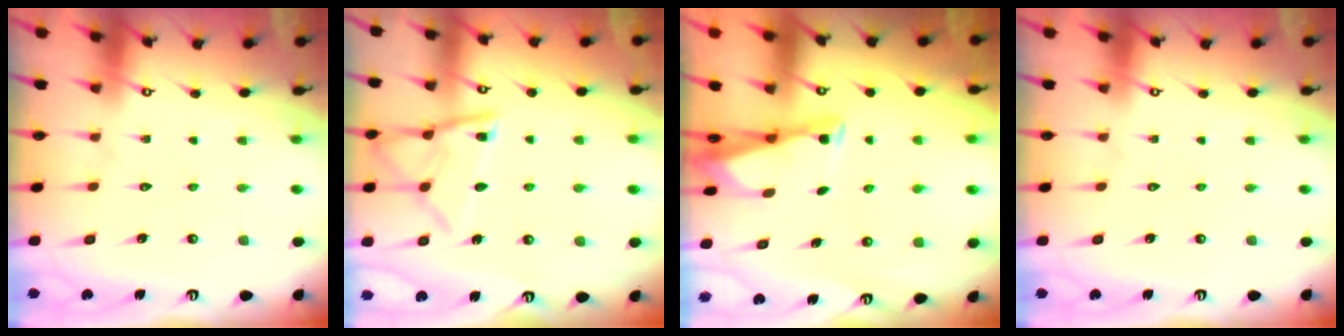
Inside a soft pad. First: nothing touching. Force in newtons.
{"total": 13.4, "press": 13.4, "slide": 1.3}
{"total": 3.0, "press": 2.9, "slide": 0.3}
{"total": 0.0}